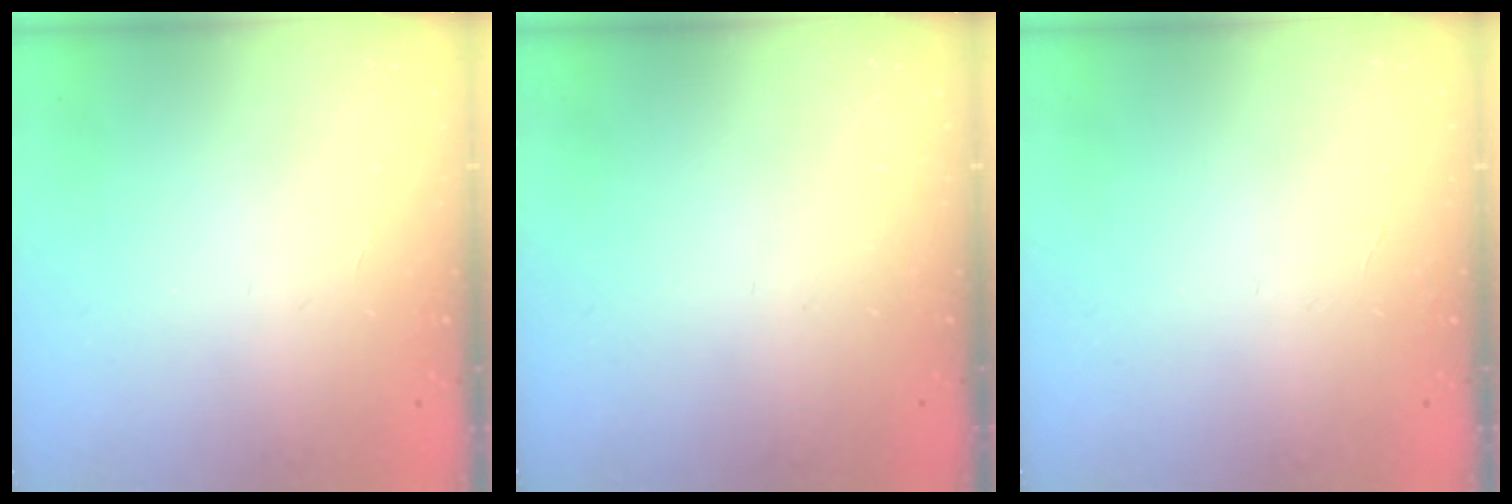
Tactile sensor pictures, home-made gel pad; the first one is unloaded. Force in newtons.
{"total": 0.0}
{"total": 0.0}